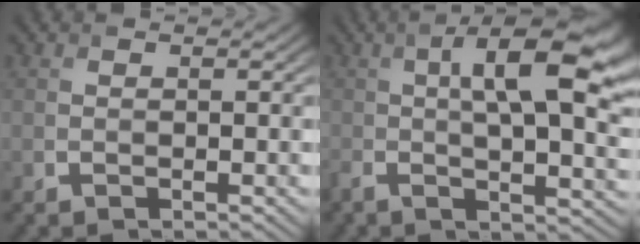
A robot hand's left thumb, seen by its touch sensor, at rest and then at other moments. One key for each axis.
{"total": 12.9, "fx": 1.8, "fy": 4.3, "fz": 12.0, "tx": -0.214, "ty": -0.006, "tz": 0.039}